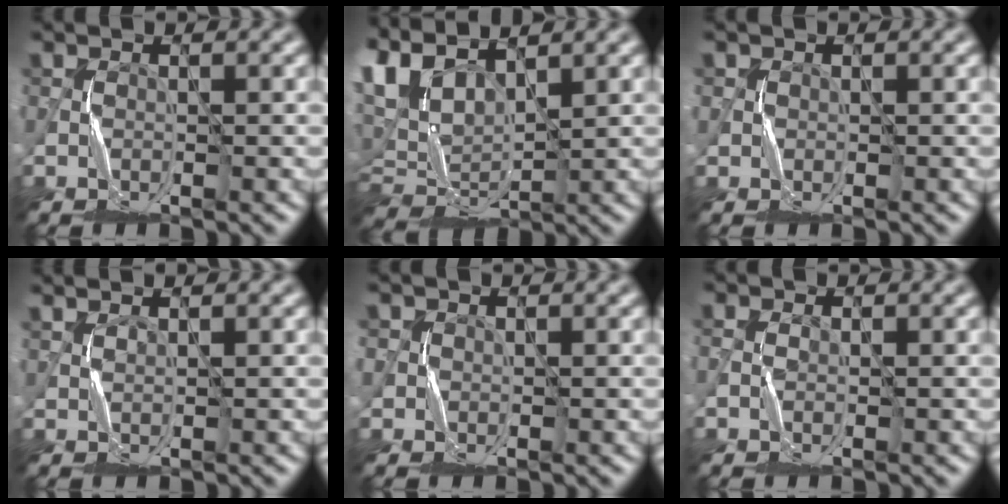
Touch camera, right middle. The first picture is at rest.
{"total": 6.5, "force": [2.9, 3.3, 4.8], "torque": [-0.112, 0.006, 0.055]}
{"total": 0.8, "force": [0.0, 0.8, 0.0], "torque": [0.008, -0.002, -0.001]}
{"total": 1.3, "force": [1.1, 0.3, 0.7], "torque": [-0.014, 0.001, 0.013]}
{"total": 1.3, "force": [0.3, 1.3, 0.1], "torque": [0.006, 0.000, 0.003]}
{"total": 0.9, "force": [-0.1, 0.7, 0.6], "torque": [-0.013, 0.004, -0.005]}